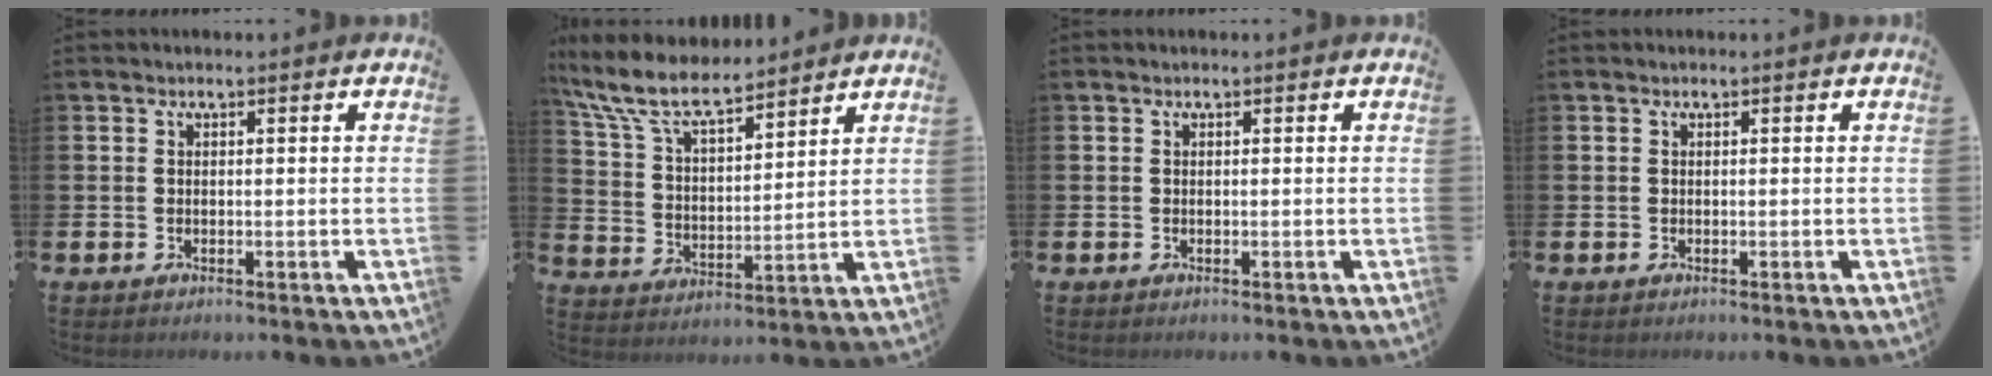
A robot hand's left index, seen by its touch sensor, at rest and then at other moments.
{"total": 9.0, "force": [8.0, 2.3, 3.6], "torque": [-0.105, -0.041, 0.143]}
{"total": 0.0}
{"total": 0.0}